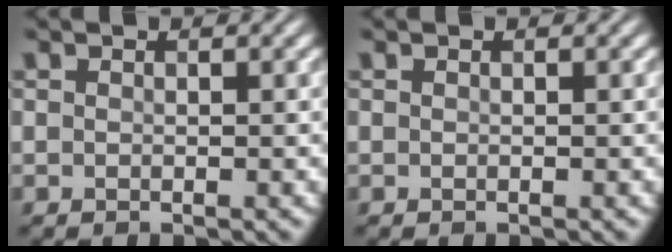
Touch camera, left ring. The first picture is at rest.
{"total": 0.0}